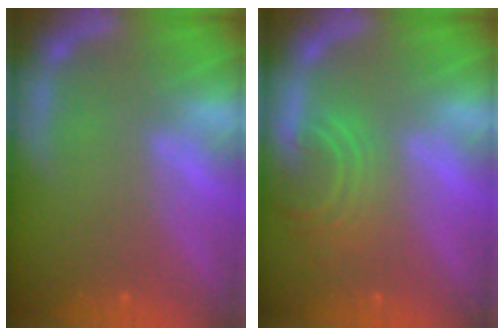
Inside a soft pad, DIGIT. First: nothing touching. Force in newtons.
{"total": 4.5}